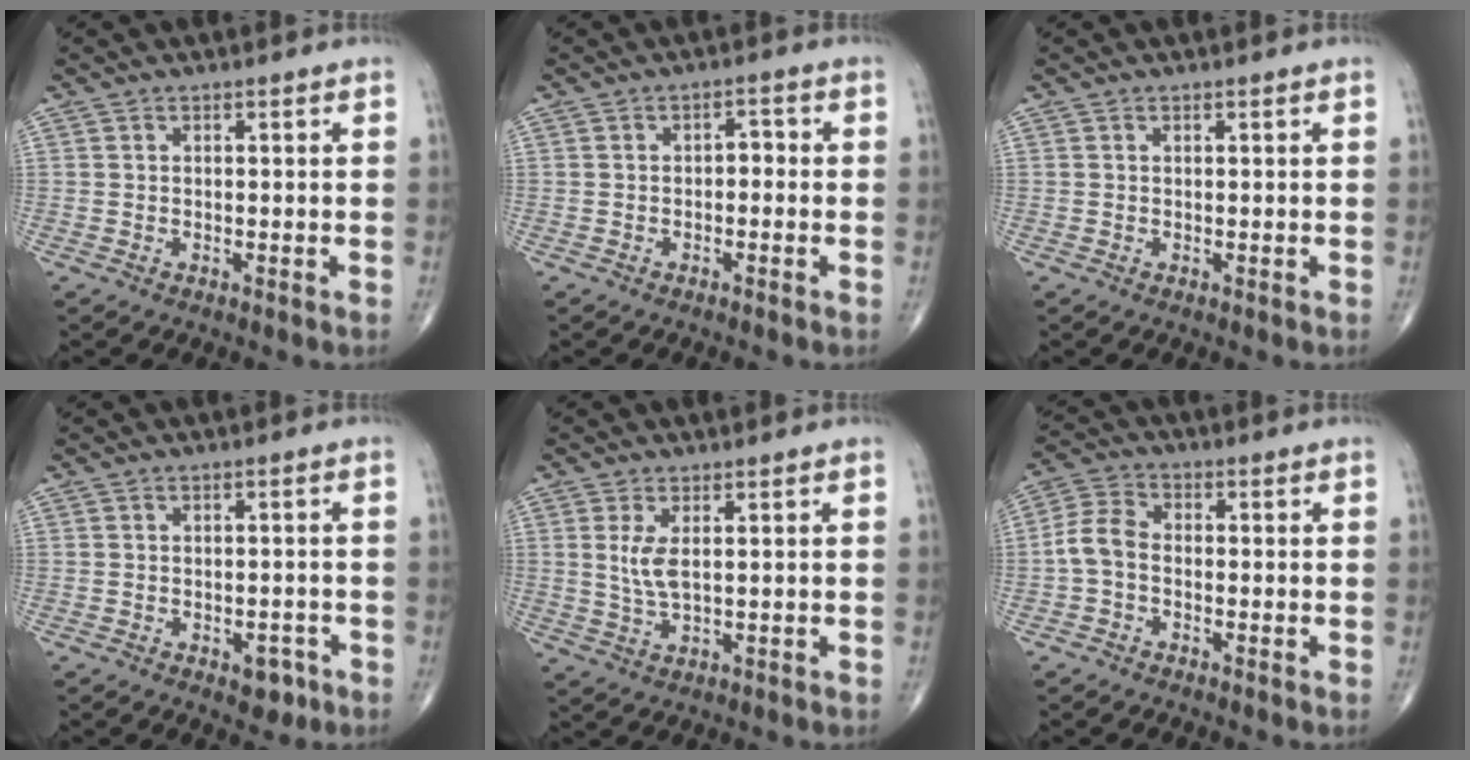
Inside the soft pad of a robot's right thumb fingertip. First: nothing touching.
{"total": 2.2, "force": [-0.4, 1.4, 1.6], "torque": [-0.015, 0.013, -0.012]}
{"total": 0.0}
{"total": 3.6, "force": [-1.8, 2.1, 2.3], "torque": [-0.011, 0.009, -0.019]}
{"total": 4.3, "force": [1.1, 1.6, 3.9], "torque": [-0.086, -0.011, 0.029]}
{"total": 5.4, "force": [-1.1, 3.6, 3.8], "torque": [-0.076, 0.018, -0.036]}